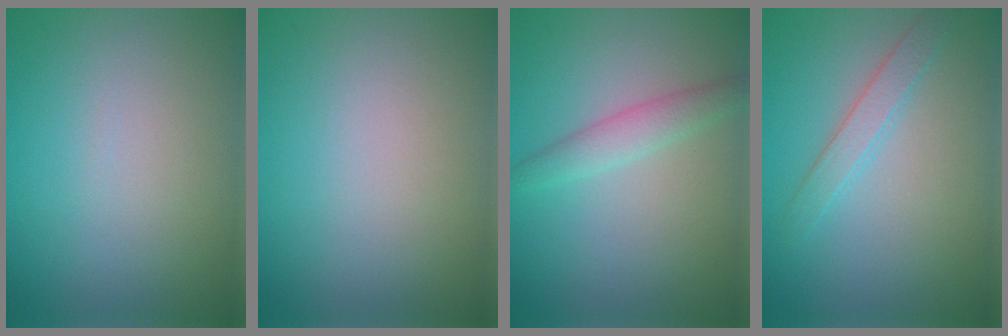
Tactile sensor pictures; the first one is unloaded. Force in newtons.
{"total": 0.0}
{"total": 2.0, "press": 2.0, "slide": 0.1}
{"total": 2.0, "press": 2.0, "slide": 0.1}